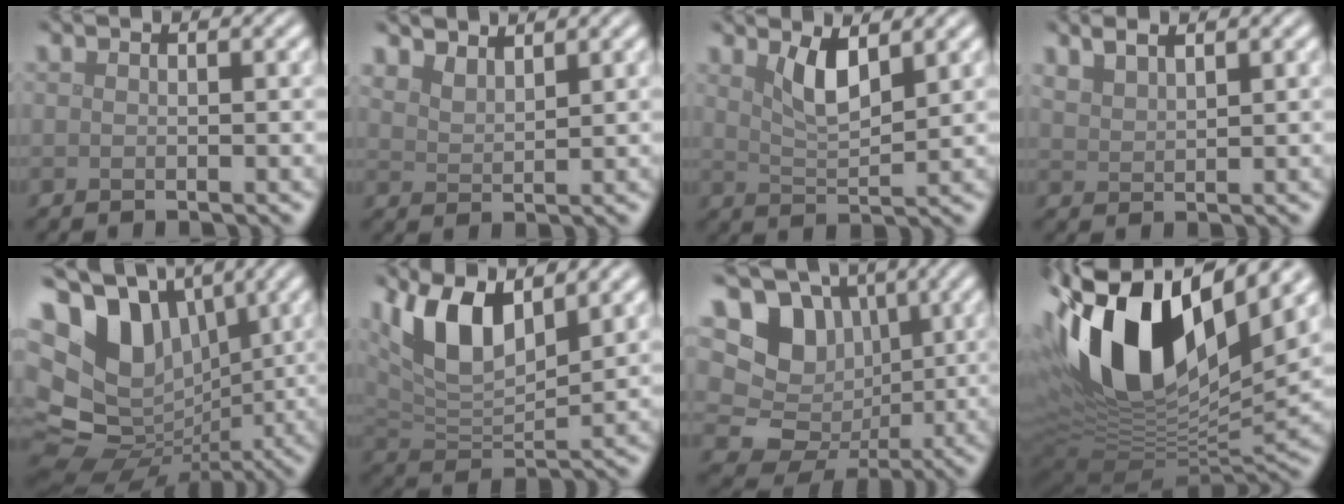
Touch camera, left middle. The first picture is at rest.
{"total": 2.7, "force": [2.4, 1.0, 0.9], "torque": [-0.026, -0.007, 0.050]}
{"total": 3.5, "force": [2.0, 1.1, 2.6], "torque": [-0.052, -0.008, 0.040]}
{"total": 2.0, "force": [1.6, 0.6, 1.0], "torque": [-0.026, 0.003, 0.035]}
{"total": 15.2, "force": [3.3, 11.6, 9.2], "torque": [-0.185, 0.013, 0.075]}
{"total": 7.9, "force": [3.9, 3.5, 5.9], "torque": [-0.119, 0.004, 0.068]}
{"total": 12.6, "force": [2.3, 11.4, 5.0], "torque": [-0.109, 0.033, 0.022]}
{"total": 16.5, "force": [5.4, 8.0, 13.3], "torque": [-0.260, 0.015, 0.089]}